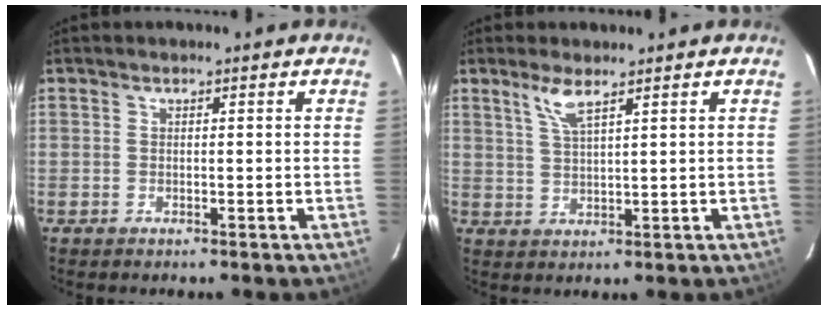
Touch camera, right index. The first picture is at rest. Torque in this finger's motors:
{"motor_torque": [0.08, 0.08, 0.07, 0.05]}